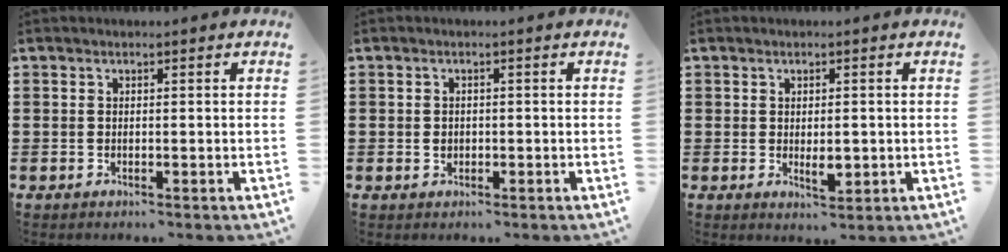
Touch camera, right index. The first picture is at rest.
{"total": 1.1, "force": [-0.2, 0.9, 0.7], "torque": [-0.016, 0.003, -0.004]}
{"total": 2.9, "force": [-0.1, 1.3, 2.6], "torque": [-0.038, -0.001, -0.003]}